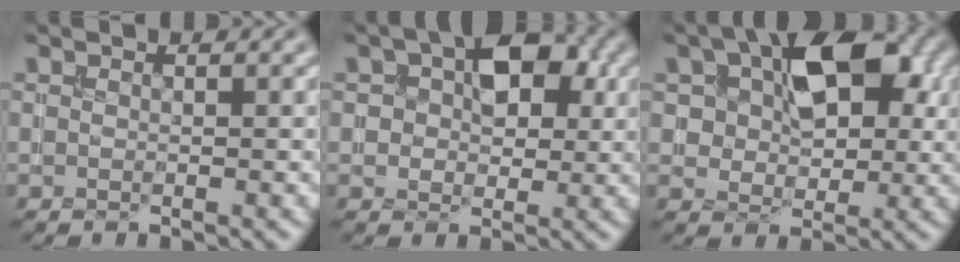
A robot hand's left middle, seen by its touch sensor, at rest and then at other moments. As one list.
[{"total": 6.4, "force": [1.9, 4.0, 4.6], "torque": [-0.068, 0.009, 0.017]}, {"total": 9.6, "force": [2.8, 5.7, 7.1], "torque": [-0.112, 0.011, 0.036]}]